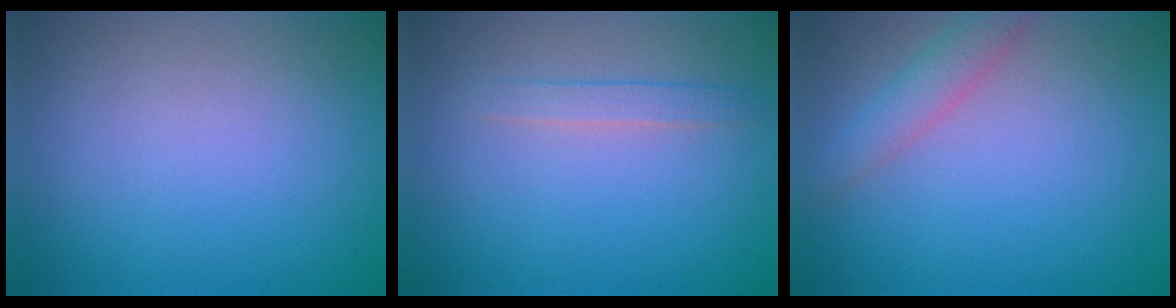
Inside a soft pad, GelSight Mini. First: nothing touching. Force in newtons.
{"total": 1.4, "press": 1.4, "slide": 0.1}
{"total": 2.4, "press": 2.4, "slide": 0.1}